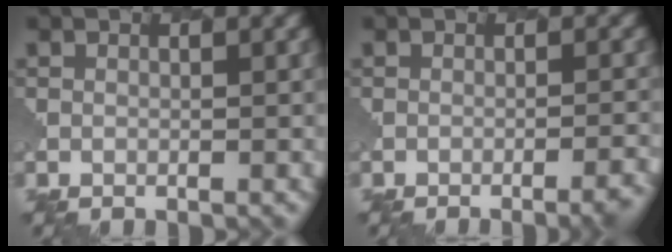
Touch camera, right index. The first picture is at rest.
{"total": 3.4, "force": [-2.3, 1.0, 2.3], "torque": [-0.013, 0.013, -0.028]}